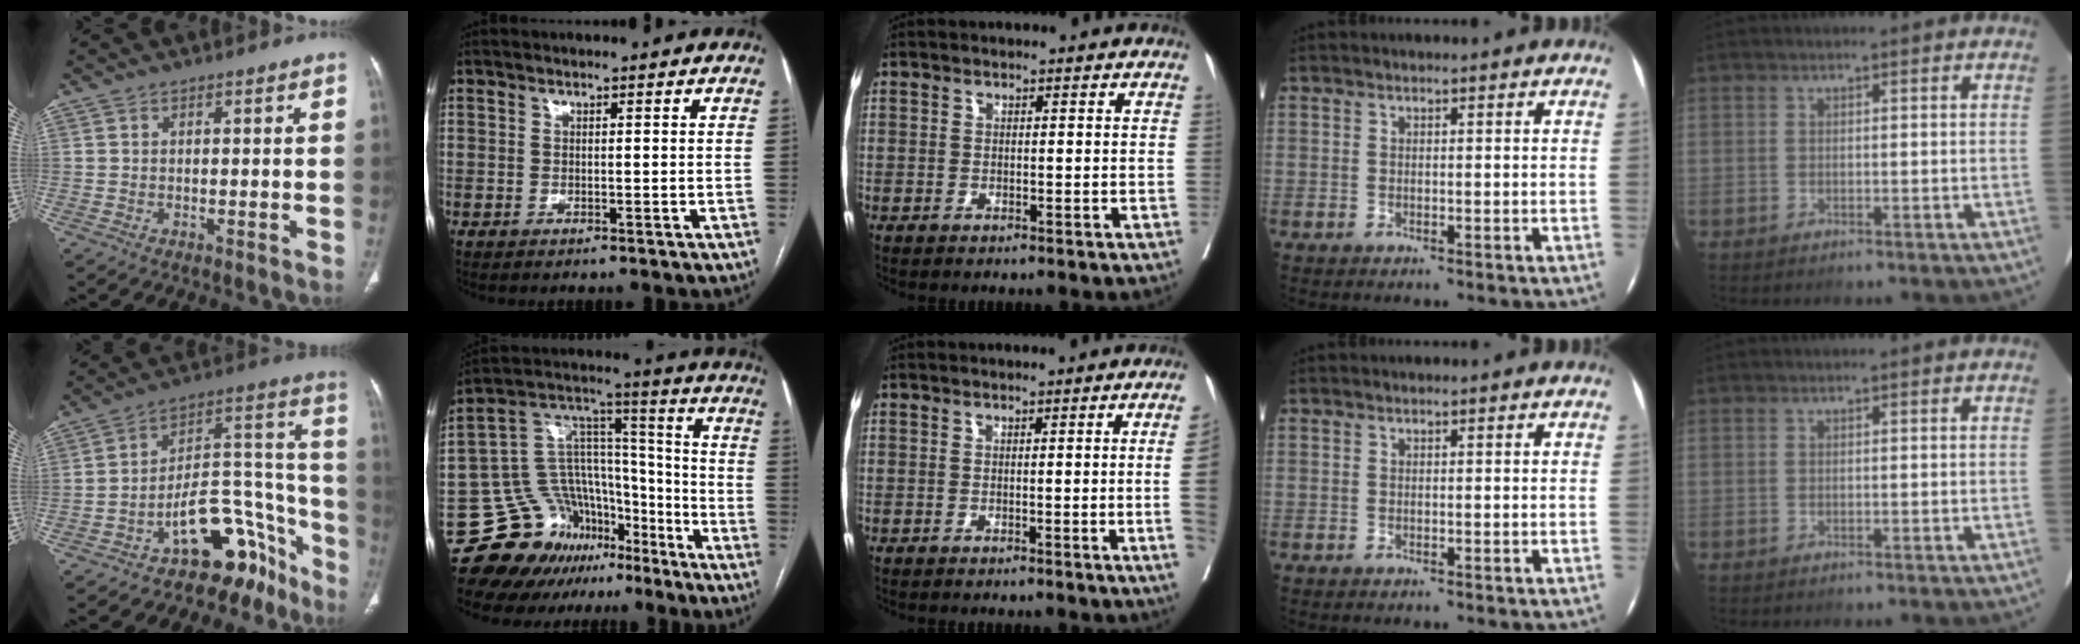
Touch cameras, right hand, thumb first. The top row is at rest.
{"thumb": {"total": 19.3, "force": [-12.2, 9.6, 11.4], "torque": [-0.094, 0.144, -0.184]}, "index": {"total": 16.2, "force": [-11.5, 10.3, 4.8], "torque": [-0.072, 0.096, -0.187]}, "middle": {"total": 4.3, "force": [-0.6, -1.7, 3.8], "torque": [-0.045, -0.008, -0.007]}}